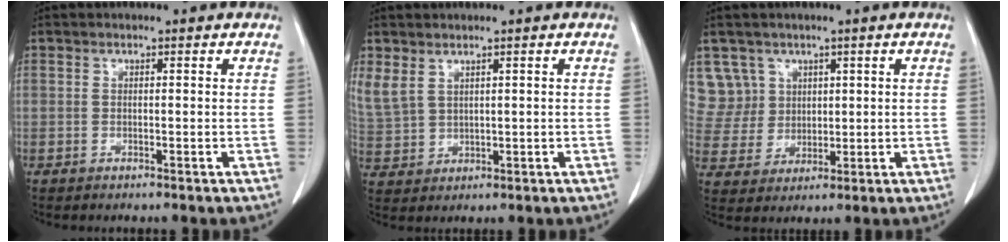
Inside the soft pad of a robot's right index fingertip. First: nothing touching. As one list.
[{"total": 6.0, "force": [3.3, 3.9, 3.2], "torque": [-0.091, 0.007, 0.085]}, {"total": 6.6, "force": [3.3, 5.7, -0.5], "torque": [0.011, 0.014, 0.078]}]